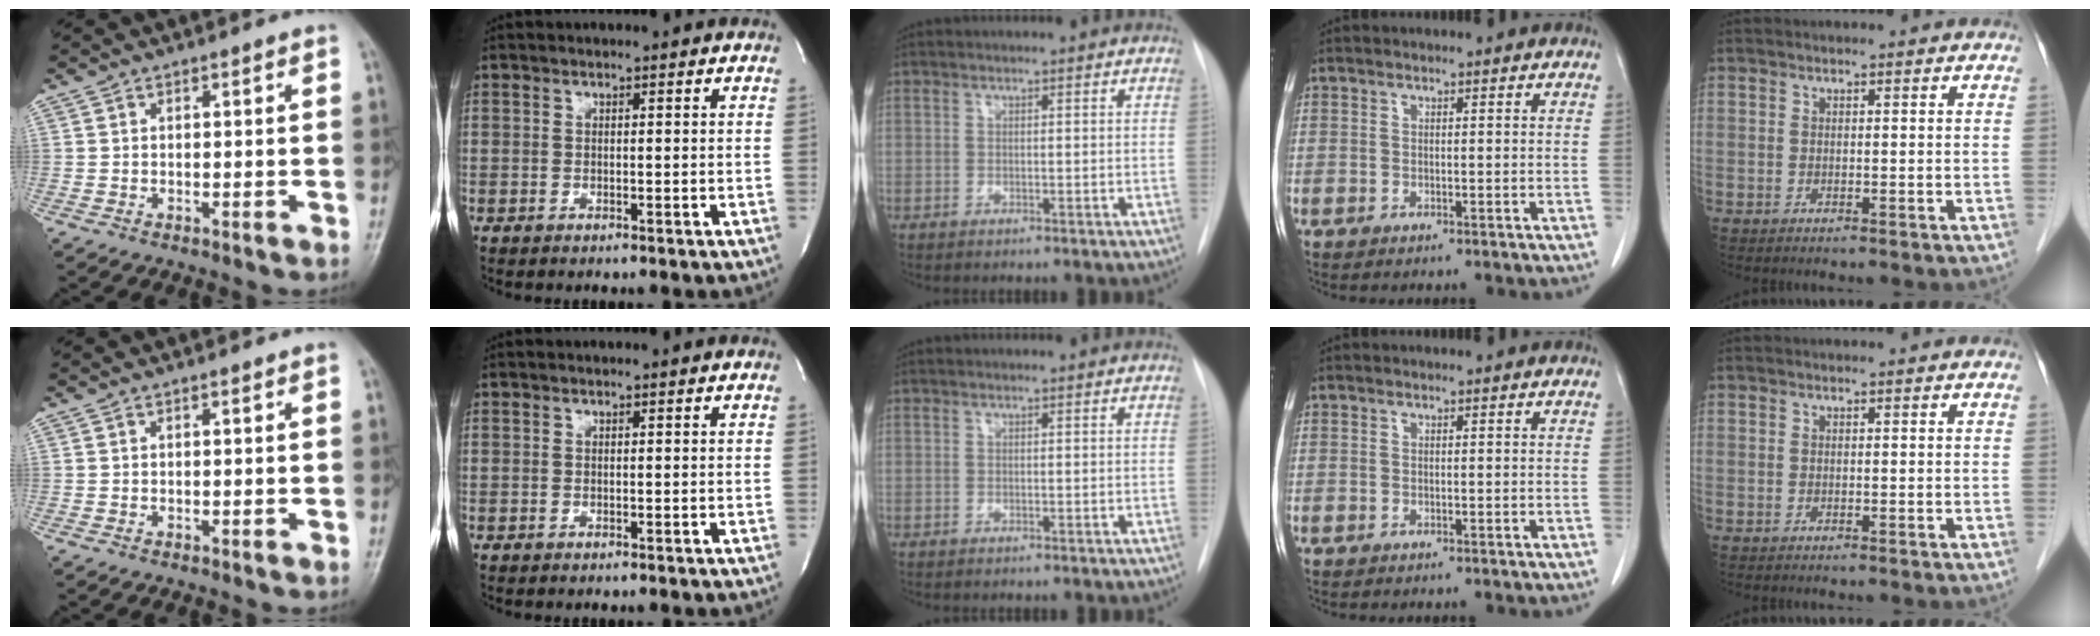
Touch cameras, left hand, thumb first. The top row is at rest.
{}